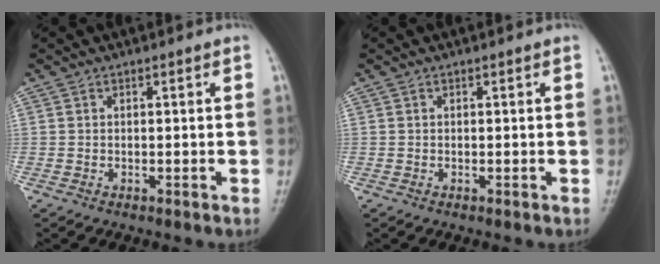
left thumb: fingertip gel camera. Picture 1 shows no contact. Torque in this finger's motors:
{"motor_torque": [0.00, 0.00, 0.00, 0.00, 0.00]}